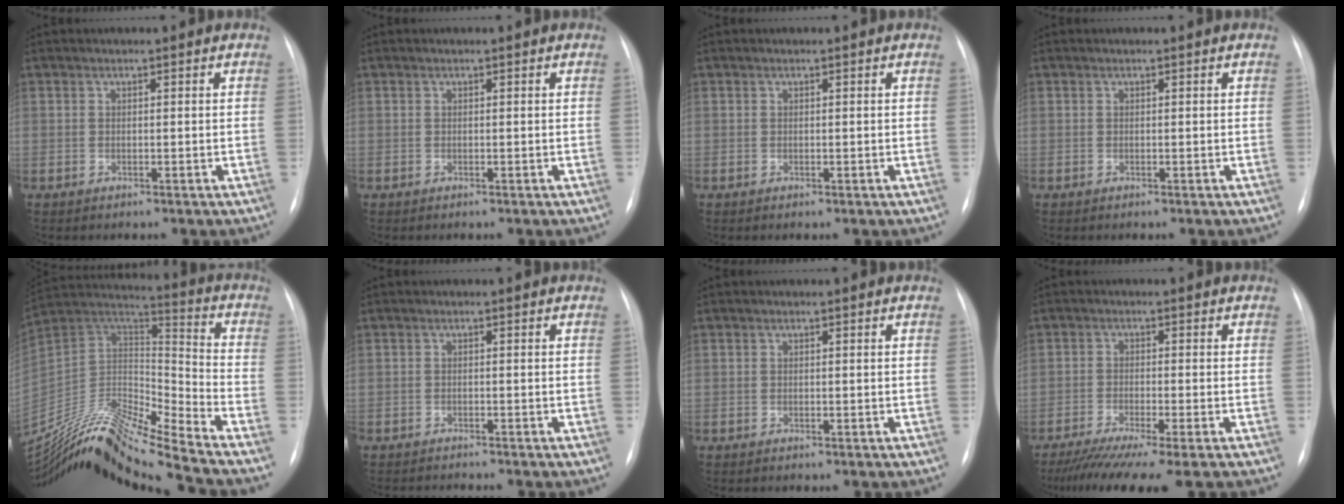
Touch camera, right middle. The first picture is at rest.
{"total": 0.0}
{"total": 0.0}
{"total": 0.0}
{"total": 19.5, "force": [-17.9, -1.5, 7.6], "torque": [-0.137, 0.037, -0.319]}
{"total": 2.8, "force": [-2.7, -0.3, 0.6], "torque": [-0.007, -0.009, -0.041]}
{"total": 0.0}
{"total": 9.8, "force": [-7.6, -0.7, 6.0], "torque": [-0.090, -0.031, -0.120]}